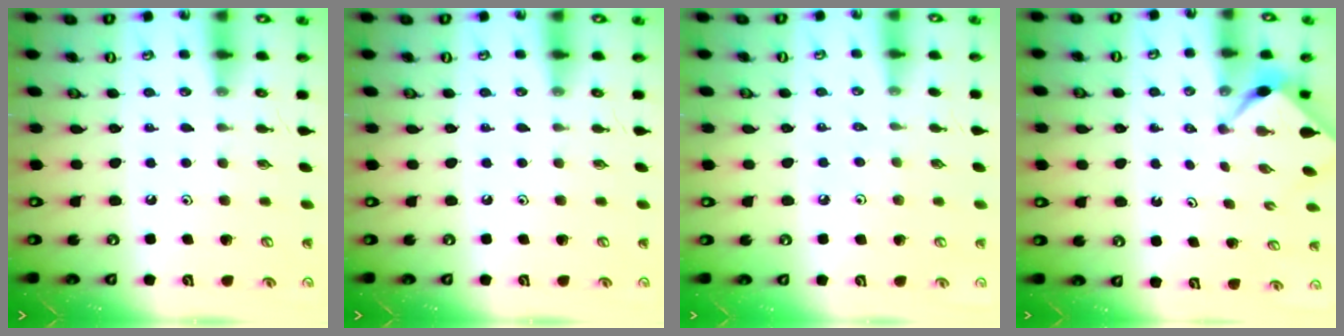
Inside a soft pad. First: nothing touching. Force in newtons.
{"total": 0.0}
{"total": 2.7, "press": 2.6, "slide": 0.5}
{"total": 2.8, "press": 2.8, "slide": 0.4}